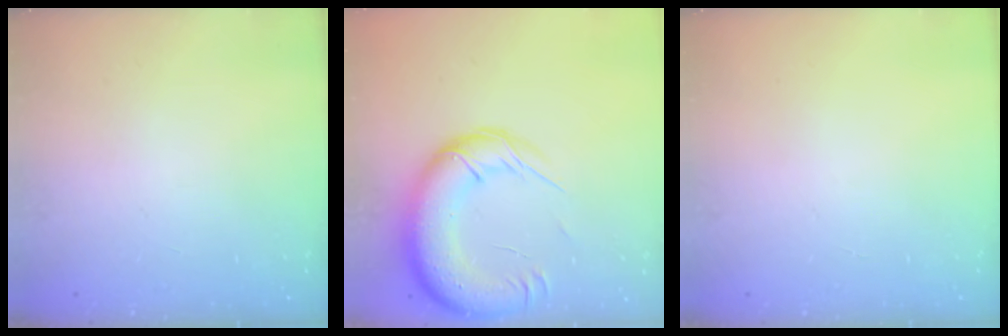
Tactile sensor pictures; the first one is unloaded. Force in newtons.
{"total": 22.3, "press": 21.7, "slide": 5.0}
{"total": 0.0}